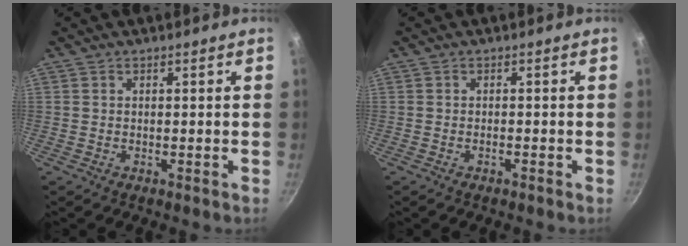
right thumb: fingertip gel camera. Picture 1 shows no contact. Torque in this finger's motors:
{"motor_torque": [-0.28, -0.02, -0.33, 0.12, -0.02]}